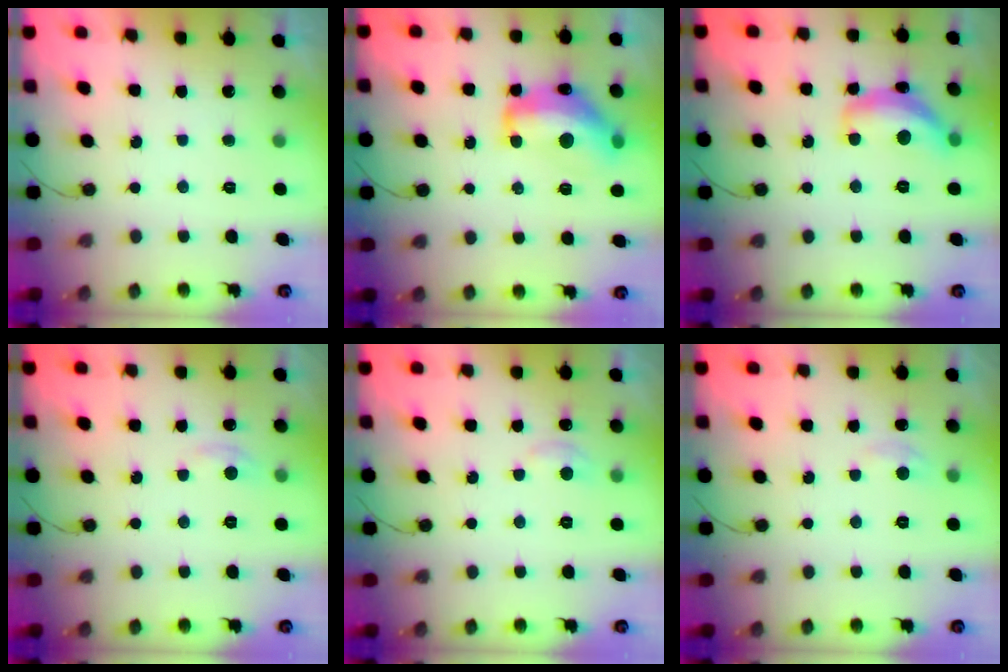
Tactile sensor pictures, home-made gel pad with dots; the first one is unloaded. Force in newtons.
{"total": 15.7, "press": 15.6, "slide": 0.8}
{"total": 13.1, "press": 13.1, "slide": 0.8}
{"total": 2.8, "press": 2.8, "slide": 0.4}
{"total": 3.8, "press": 3.8, "slide": 0.5}
{"total": 2.3, "press": 2.3, "slide": 0.3}